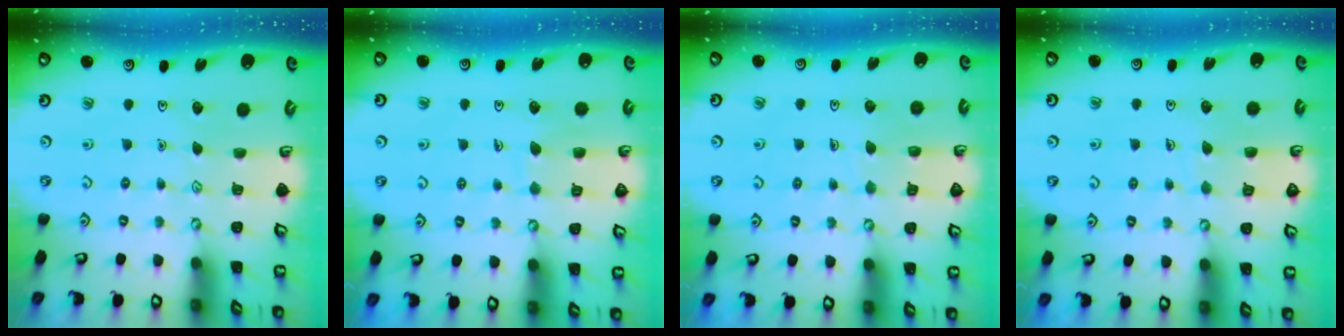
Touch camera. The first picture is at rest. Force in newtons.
{"total": 6.3, "press": 6.3, "slide": 0.4}
{"total": 5.2, "press": 5.2, "slide": 0.4}
{"total": 5.7, "press": 5.7, "slide": 0.3}